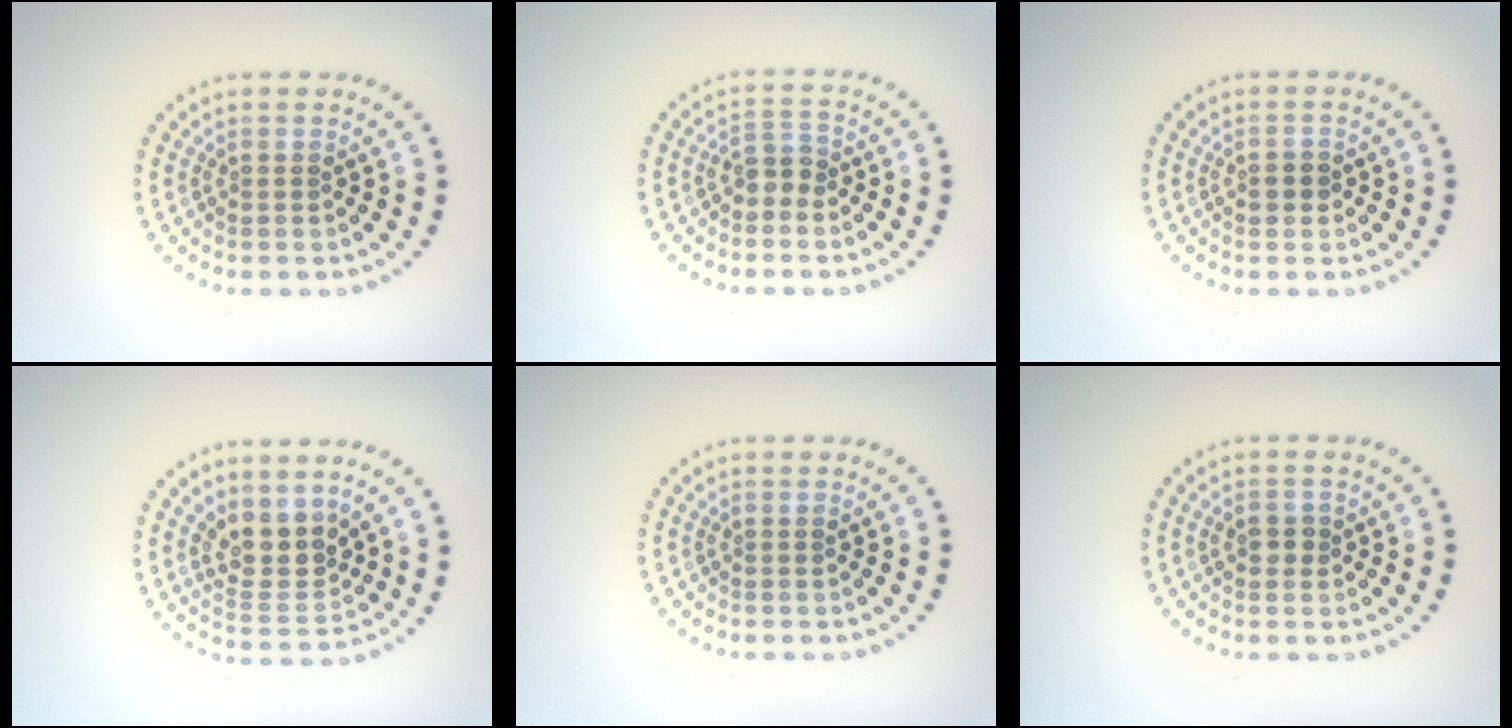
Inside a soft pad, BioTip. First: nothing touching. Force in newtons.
{"total": 1.9, "press": 1.5, "slide": 1.0}
{"total": 1.3, "press": 1.3, "slide": 0.3}
{"total": 3.7, "press": 3.3, "slide": 1.7}
{"total": 0.0}
{"total": 1.4, "press": 1.4, "slide": 0.2}